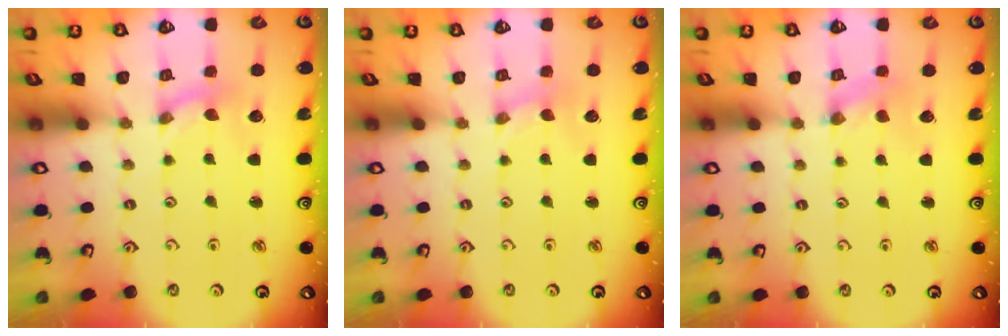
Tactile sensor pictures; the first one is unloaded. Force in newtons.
{"total": 0.0}
{"total": 0.0}